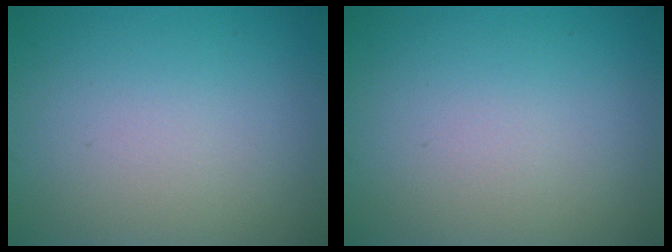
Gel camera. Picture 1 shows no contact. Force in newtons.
{"total": 0.0}